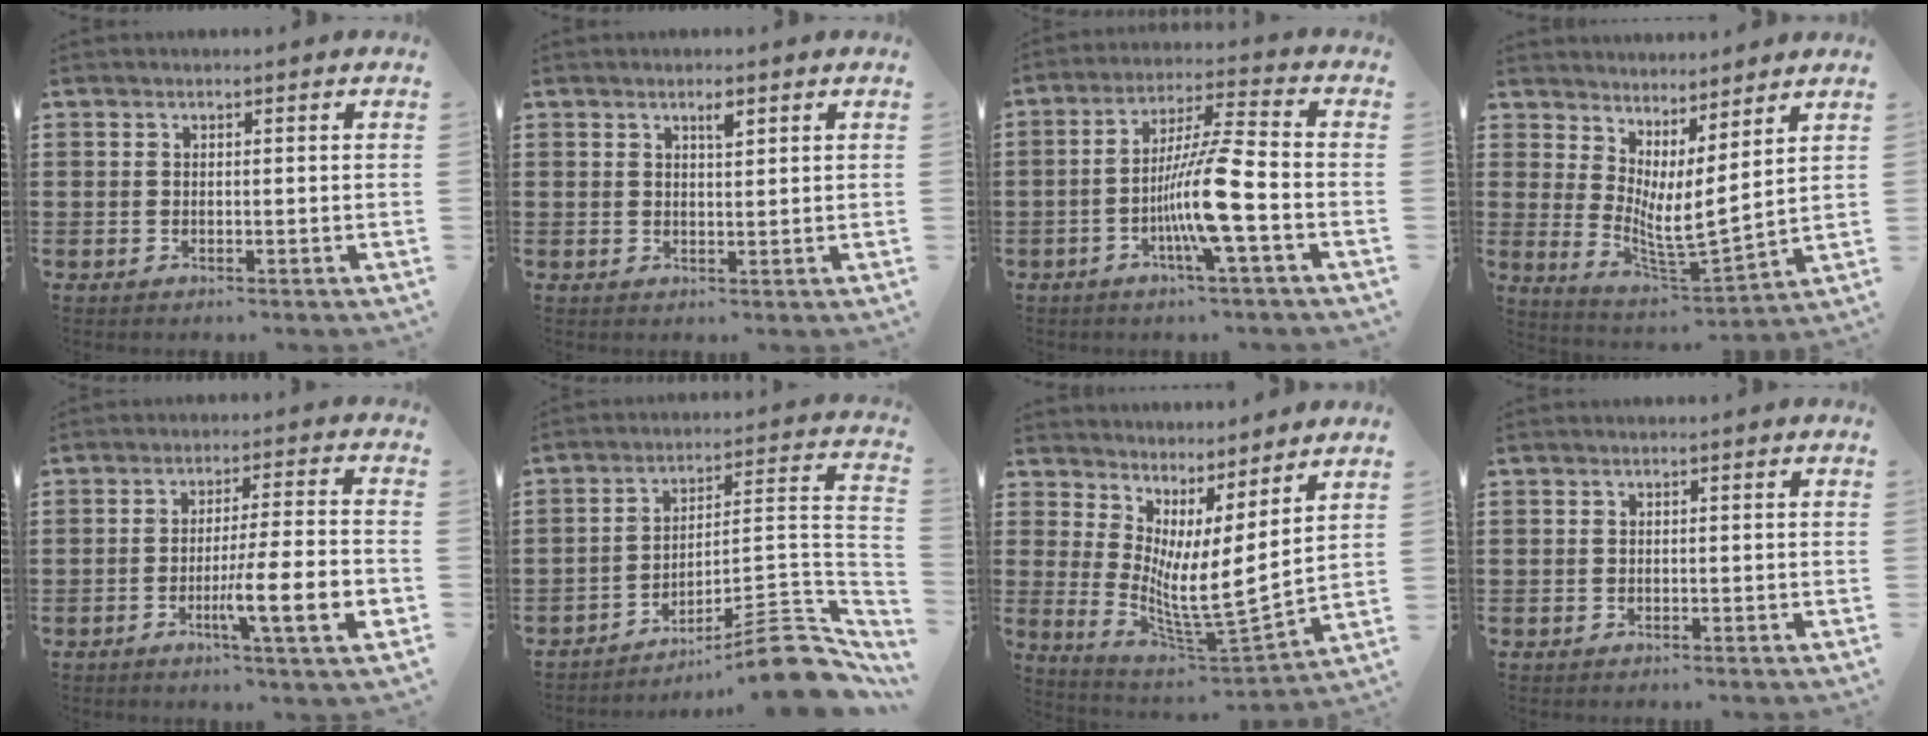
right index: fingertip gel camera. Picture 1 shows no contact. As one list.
[{"total": 1.9, "force": [1.1, 0.5, 1.5], "torque": [-0.023, -0.001, 0.016]}, {"total": 10.5, "force": [-3.3, 0.2, 9.9], "torque": [-0.202, -0.013, -0.070]}, {"total": 5.4, "force": [2.4, 1.0, 4.7], "torque": [-0.107, -0.038, 0.041]}, {"total": 10.2, "force": [-3.3, 0.6, 9.6], "torque": [-0.163, -0.010, -0.058]}, {"total": 10.6, "force": [-7.9, 1.6, 6.9], "torque": [-0.091, 0.015, -0.150]}, {"total": 6.8, "force": [1.7, 0.5, 6.6], "torque": [-0.143, -0.048, 0.029]}, {"total": 0.5, "force": [-0.5, 0.1, 0.0], "torque": [-0.001, 0.000, -0.011]}]